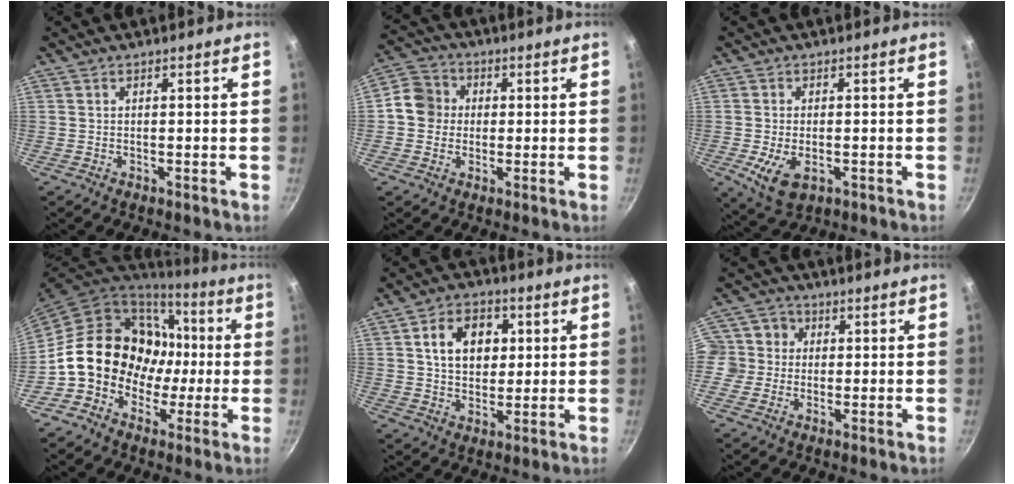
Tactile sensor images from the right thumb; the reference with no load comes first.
{"total": 7.3, "force": [0.2, 6.8, 2.8], "torque": [-0.019, 0.014, -0.018]}
{"total": 6.8, "force": [-1.9, 4.0, 5.2], "torque": [-0.097, -0.014, -0.026]}
{"total": 18.2, "force": [-1.3, 15.6, 9.2], "torque": [-0.097, 0.050, -0.019]}
{"total": 10.9, "force": [2.6, 8.1, 6.8], "torque": [-0.085, 0.004, 0.038]}
{"total": 7.0, "force": [0.6, 6.7, 1.8], "torque": [0.005, 0.011, -0.007]}